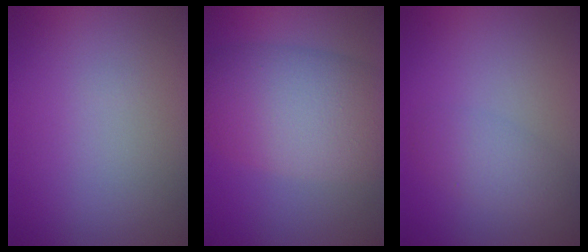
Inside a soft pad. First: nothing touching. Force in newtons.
{"total": 9.5, "press": 9.5, "slide": 0.3}
{"total": 2.4, "press": 2.4, "slide": 0.2}